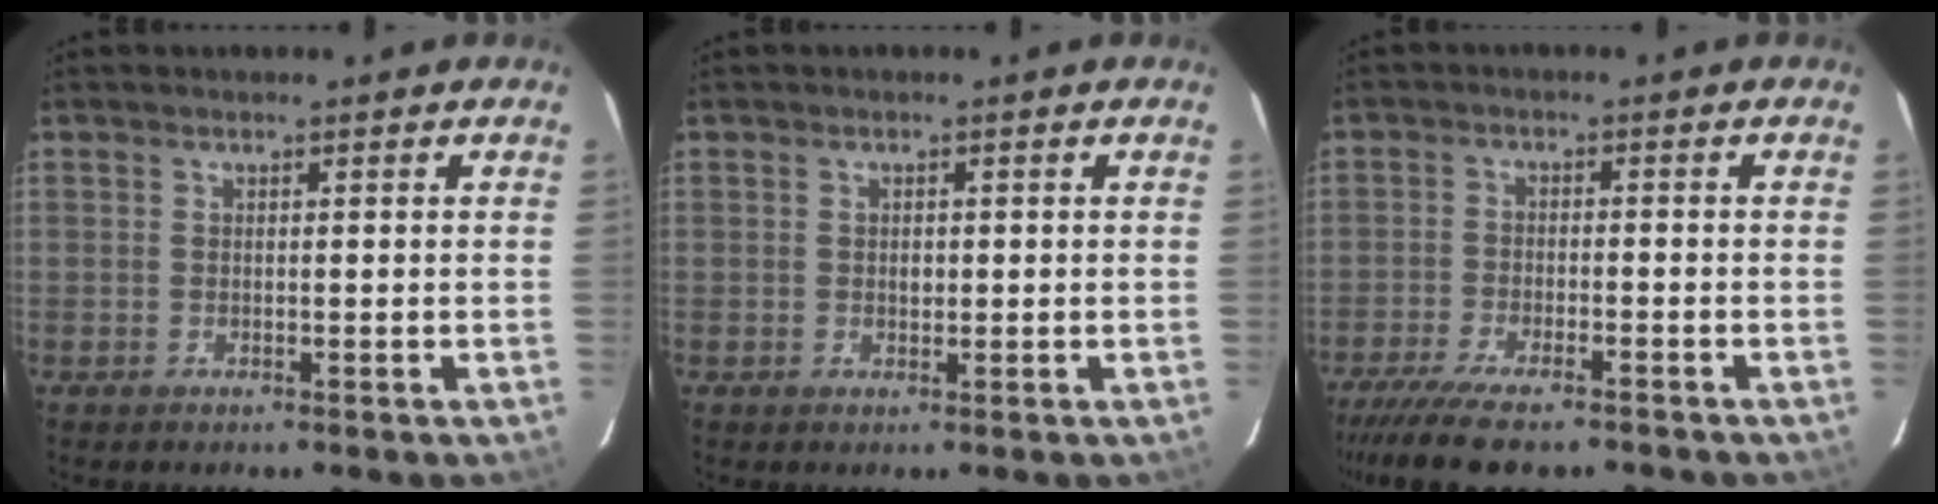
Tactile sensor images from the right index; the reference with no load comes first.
{"total": 1.2, "force": [0.0, 0.9, 0.9], "torque": [-0.015, 0.003, 0.001]}
{"total": 11.6, "force": [-9.5, 2.6, 6.2], "torque": [-0.146, -0.036, -0.162]}